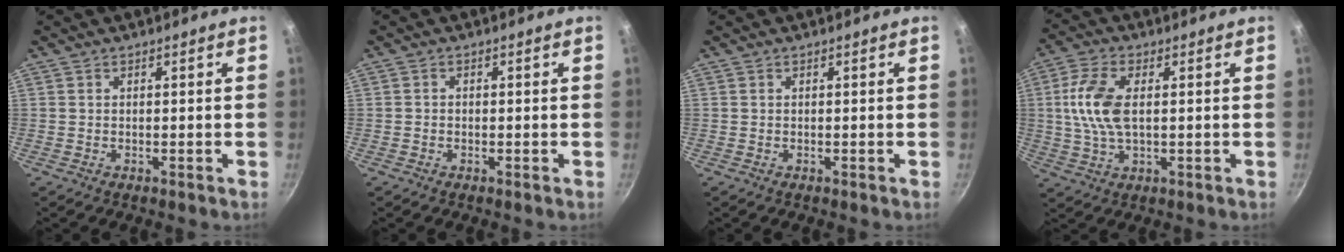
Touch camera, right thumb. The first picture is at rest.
{"total": 0.6, "force": [-0.2, 0.5, 0.3], "torque": [-0.006, 0.003, -0.005]}
{"total": 0.0}
{"total": 9.6, "force": [1.1, 5.0, 8.1], "torque": [-0.167, 0.007, 0.015]}